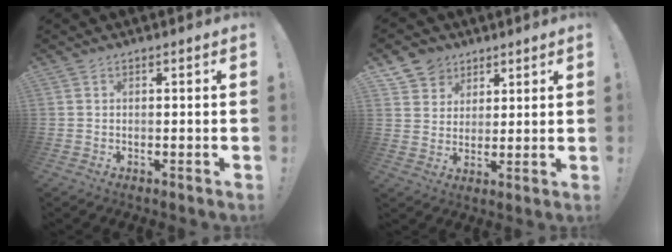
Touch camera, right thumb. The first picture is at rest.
{"total": 7.2, "force": [4.3, 5.7, 0.7], "torque": [-0.017, -0.031, 0.088]}